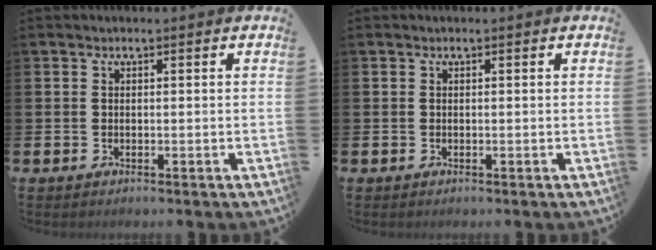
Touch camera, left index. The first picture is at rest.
{"total": 0.0}